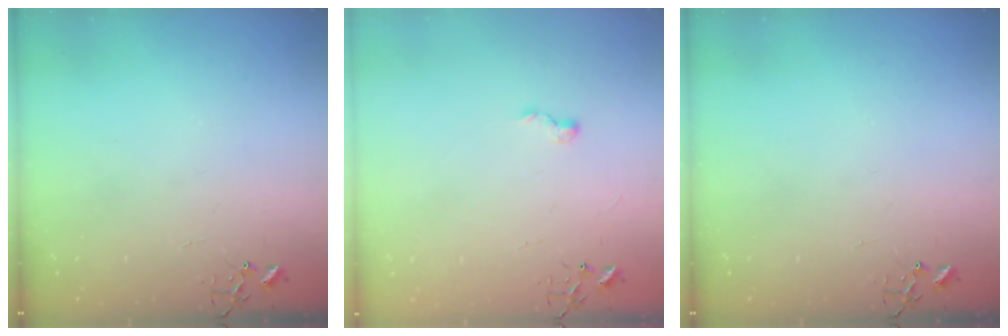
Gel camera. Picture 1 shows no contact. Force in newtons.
{"total": 5.7, "press": 5.6, "slide": 0.7}
{"total": 0.0}